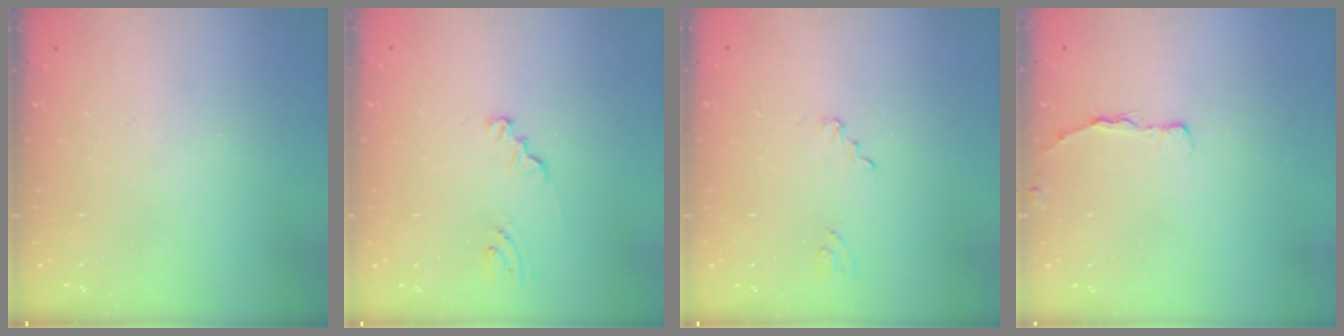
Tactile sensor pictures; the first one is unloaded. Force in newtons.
{"total": 1.3, "press": 1.3, "slide": 0.1}
{"total": 0.8, "press": 0.8, "slide": 0.0}
{"total": 3.3, "press": 3.3, "slide": 0.4}